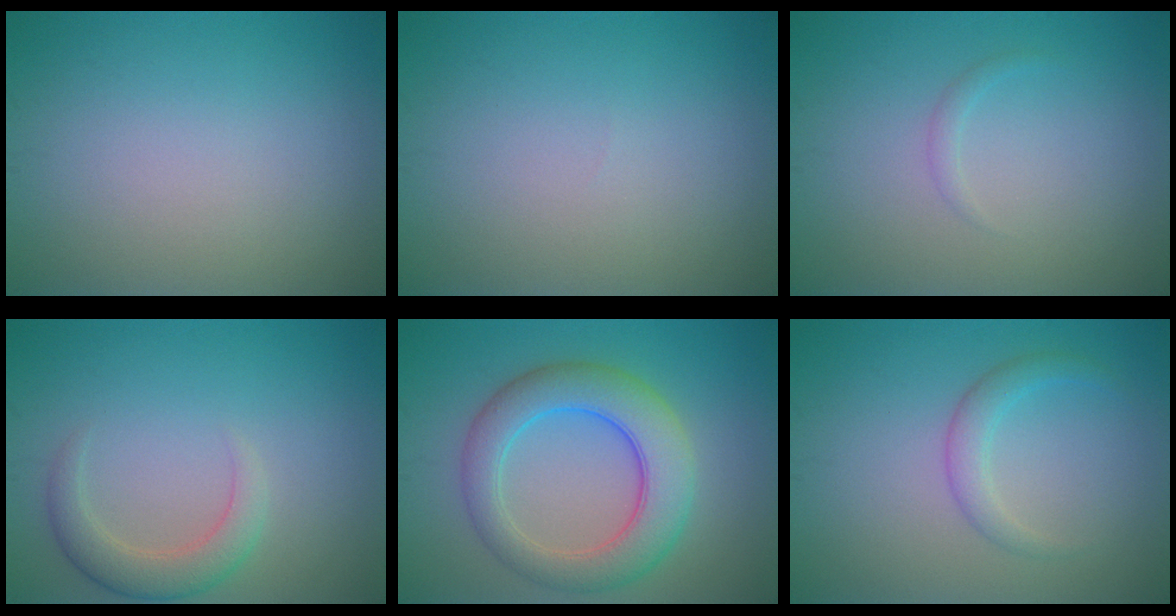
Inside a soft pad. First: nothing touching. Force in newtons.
{"total": 0.0}
{"total": 0.7, "press": 0.7, "slide": 0.1}
{"total": 3.1, "press": 3.0, "slide": 0.3}
{"total": 6.8, "press": 6.8, "slide": 0.4}
{"total": 1.5, "press": 1.5, "slide": 0.1}